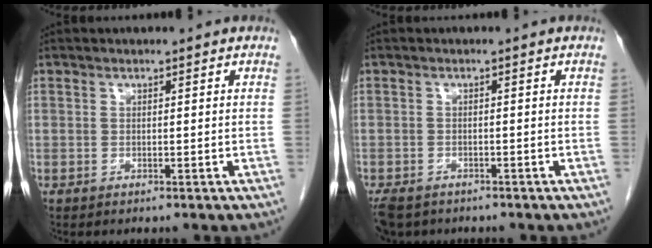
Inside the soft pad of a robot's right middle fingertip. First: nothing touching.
{"total": 6.2, "force": [-4.7, 3.3, 2.4], "torque": [-0.045, -0.007, -0.072]}